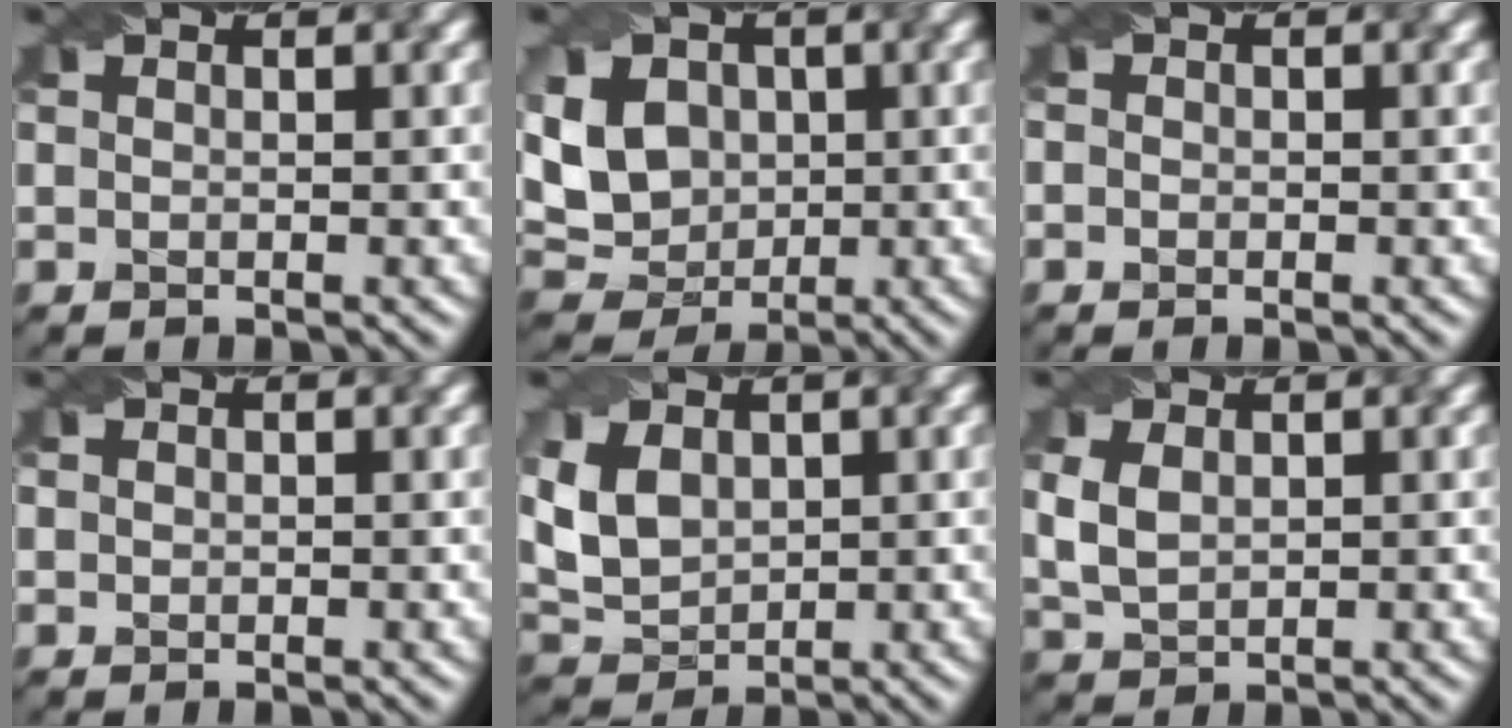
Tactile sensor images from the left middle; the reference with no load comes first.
{"total": 8.4, "force": [1.6, 6.7, 4.8], "torque": [-0.088, 0.024, 0.015]}
{"total": 0.9, "force": [-0.1, 0.8, 0.4], "torque": [-0.004, 0.006, -0.012]}
{"total": 0.6, "force": [0.3, 0.5, 0.2], "torque": [-0.001, -0.001, 0.000]}
{"total": 4.3, "force": [0.7, 3.1, 2.9], "torque": [-0.071, 0.003, 0.016]}
{"total": 2.8, "force": [0.5, 2.0, 1.9], "torque": [-0.052, 0.002, 0.014]}